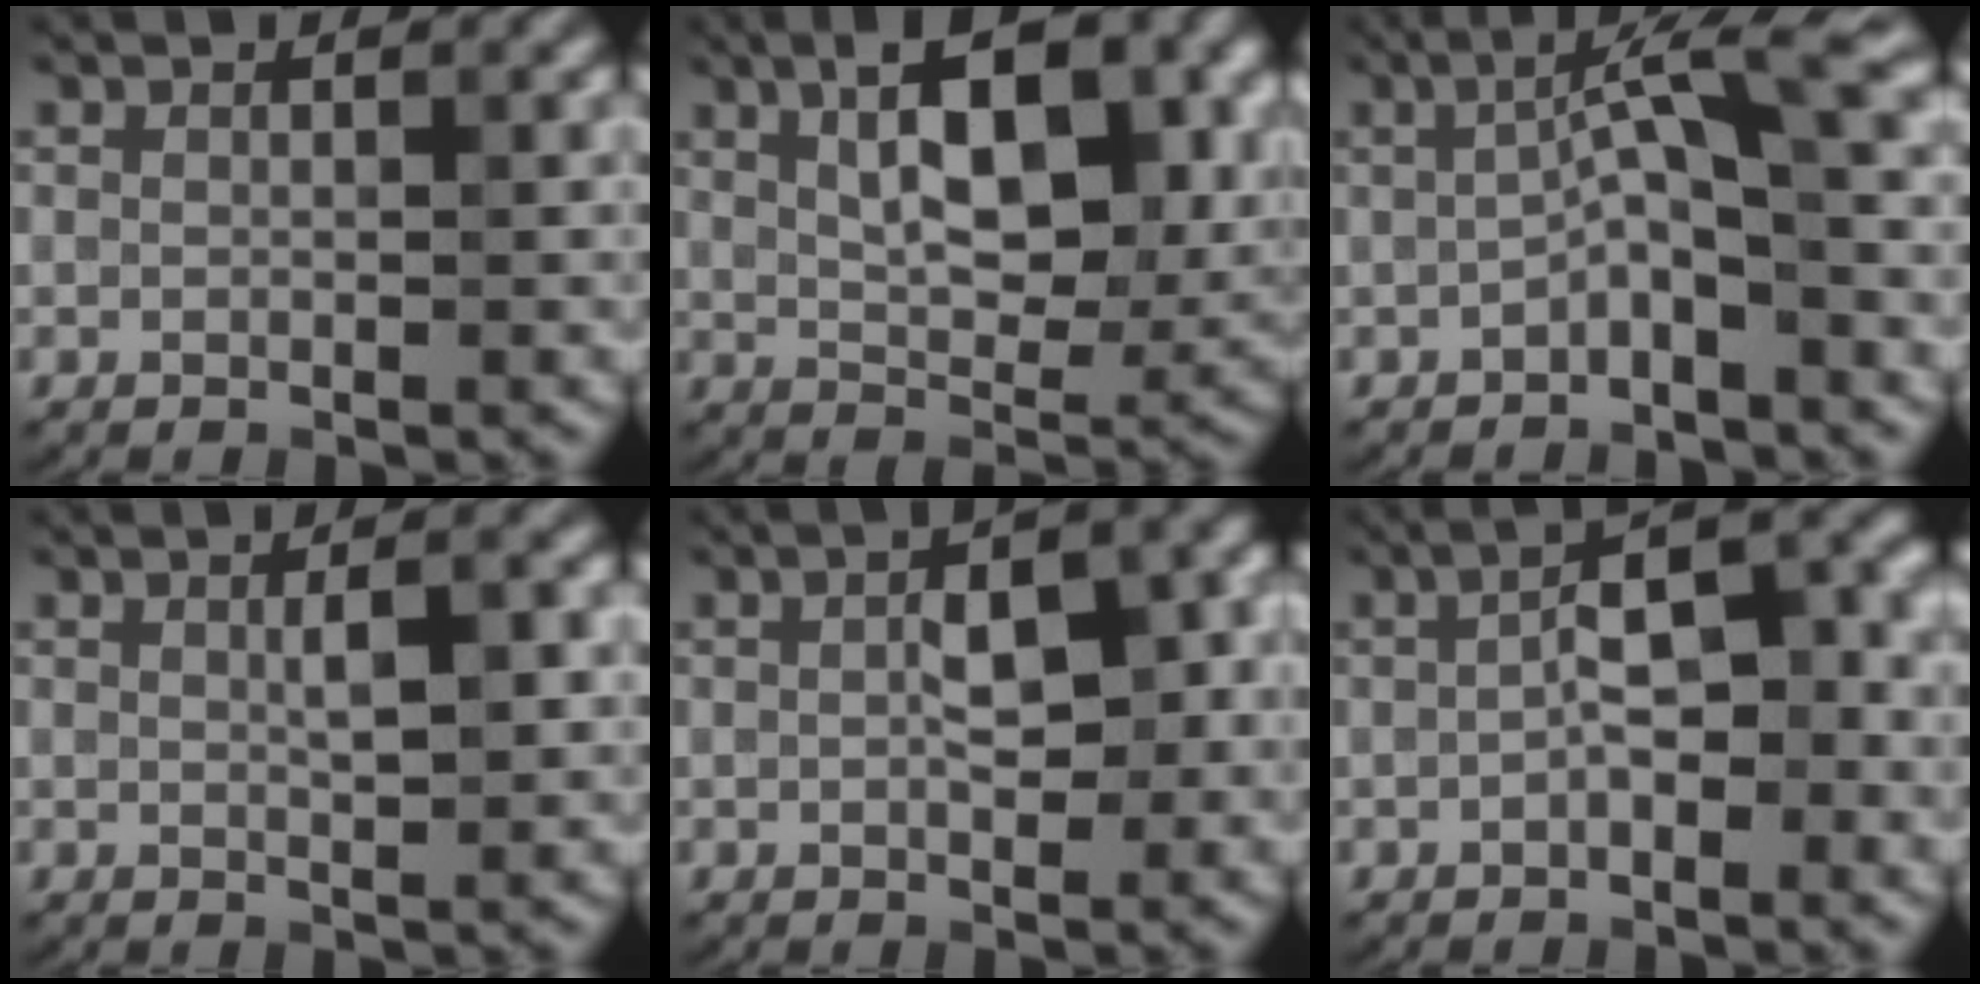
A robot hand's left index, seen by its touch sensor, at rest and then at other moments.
{"total": 9.4, "force": [3.0, 4.1, 7.9], "torque": [-0.112, 0.004, 0.046]}
{"total": 4.7, "force": [-0.5, 0.7, 4.7], "torque": [-0.079, 0.020, -0.019]}
{"total": 2.6, "force": [0.4, 0.6, 2.5], "torque": [-0.041, 0.004, 0.008]}
{"total": 5.2, "force": [0.2, 2.4, 4.6], "torque": [-0.067, 0.004, 0.003]}
{"total": 6.2, "force": [-0.6, 2.3, 5.7], "torque": [-0.085, 0.016, -0.021]}